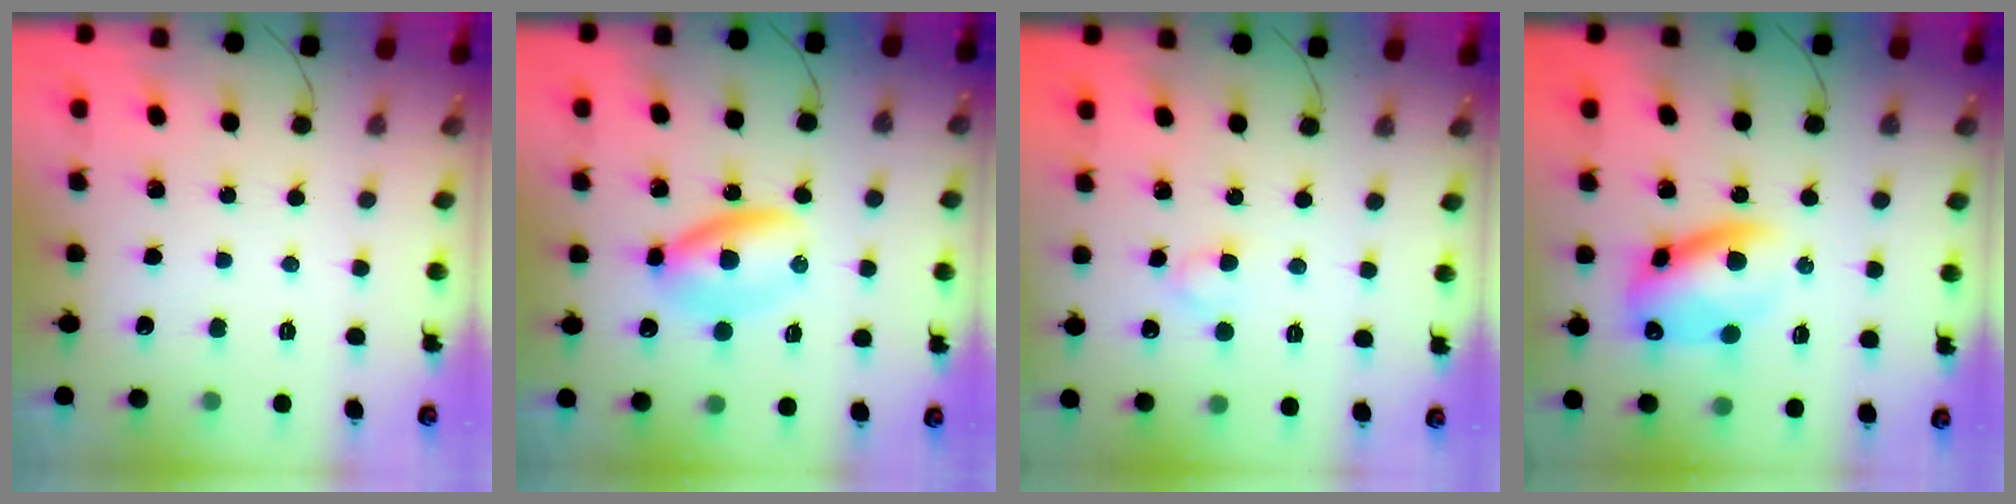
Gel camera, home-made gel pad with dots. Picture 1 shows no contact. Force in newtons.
{"total": 5.7, "press": 5.6, "slide": 1.1}
{"total": 2.0, "press": 1.7, "slide": 0.9}
{"total": 11.5, "press": 11.1, "slide": 2.7}